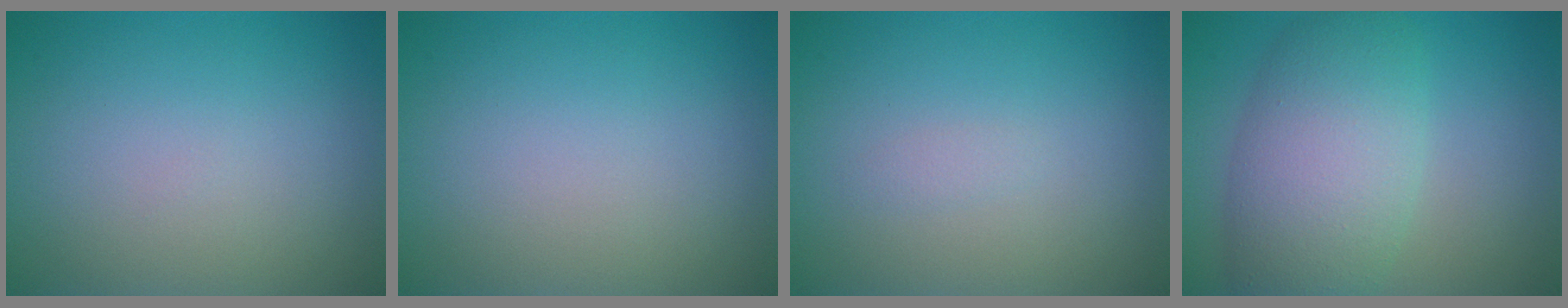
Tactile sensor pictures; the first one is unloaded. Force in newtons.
{"total": 0.0}
{"total": 0.5, "press": 0.5, "slide": 0.0}
{"total": 7.7, "press": 7.7, "slide": 0.1}